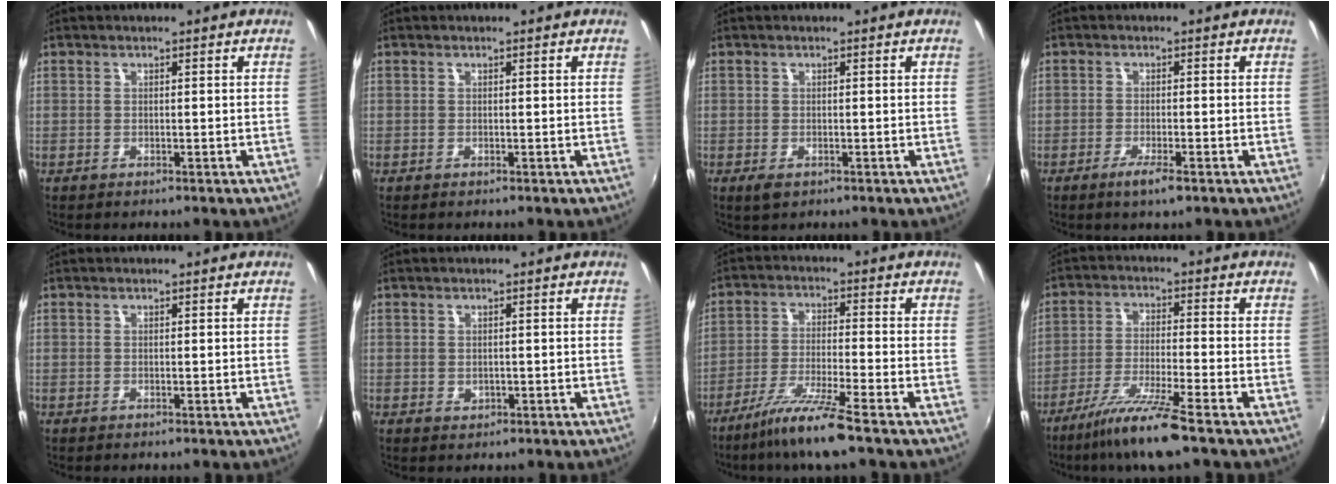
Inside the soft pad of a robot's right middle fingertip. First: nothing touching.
{"total": 0.0}
{"total": 1.9, "force": [-1.0, 1.0, 1.2], "torque": [-0.023, -0.006, -0.016]}
{"total": 3.6, "force": [-2.2, 0.6, 2.8], "torque": [-0.062, -0.010, -0.044]}
{"total": 0.0}
{"total": 0.9, "force": [-0.1, 0.8, 0.3], "torque": [-0.002, -0.001, 0.000]}
{"total": 9.4, "force": [-7.1, -0.7, 6.2], "torque": [-0.133, -0.015, -0.128]}
{"total": 10.4, "force": [-7.8, -0.3, 6.9], "torque": [-0.150, -0.020, -0.140]}